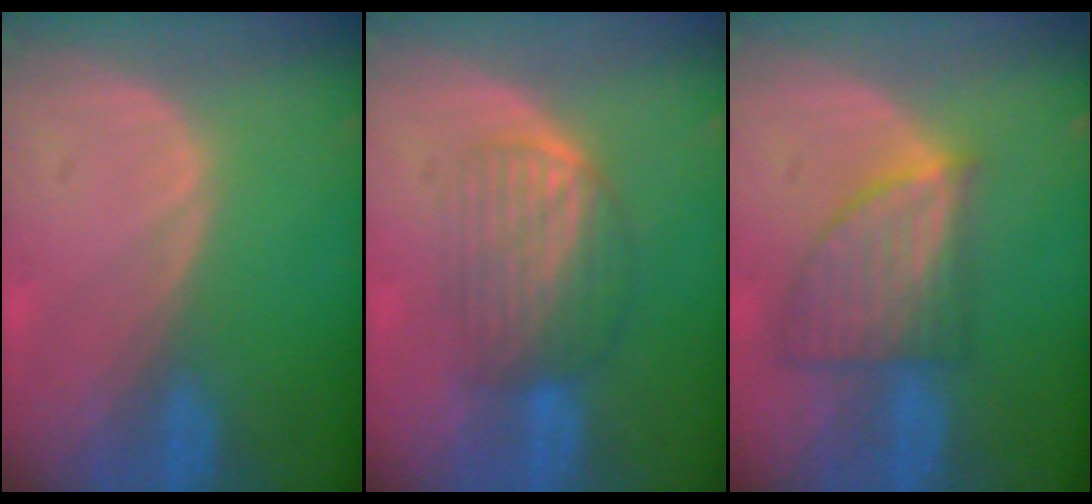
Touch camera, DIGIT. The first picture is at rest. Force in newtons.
{"total": 6.2, "press": 6.0, "slide": 1.5}
{"total": 7.6, "press": 6.7, "slide": 3.5}